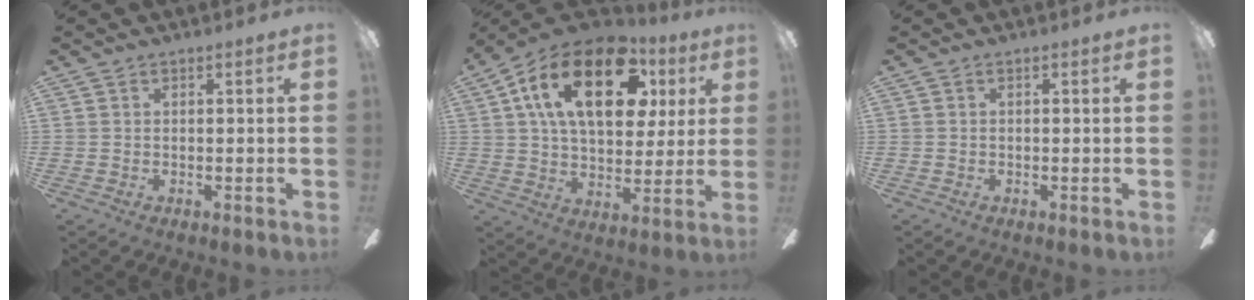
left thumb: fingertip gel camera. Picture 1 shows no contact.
{"total": 22.3, "force": [9.4, 11.8, 16.4], "torque": [-0.280, -0.009, 0.155]}
{"total": 0.0}